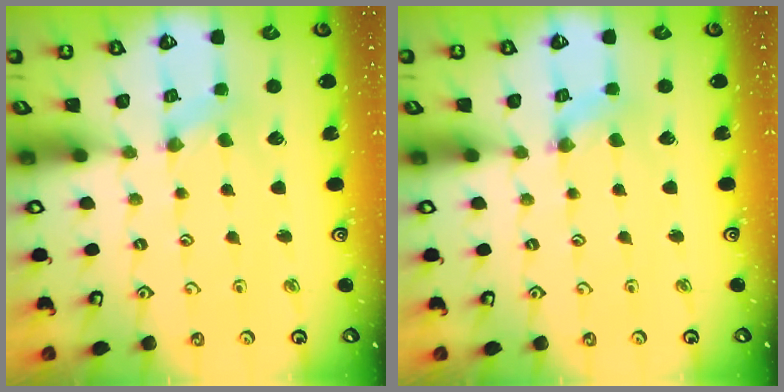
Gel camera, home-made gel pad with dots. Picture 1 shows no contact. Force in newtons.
{"total": 0.0}